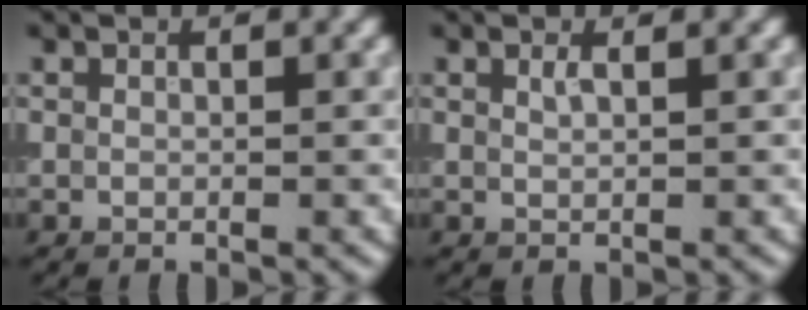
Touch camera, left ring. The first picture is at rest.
{"total": 0.8, "force": [0.6, 0.2, 0.5], "torque": [-0.010, 0.001, 0.010]}